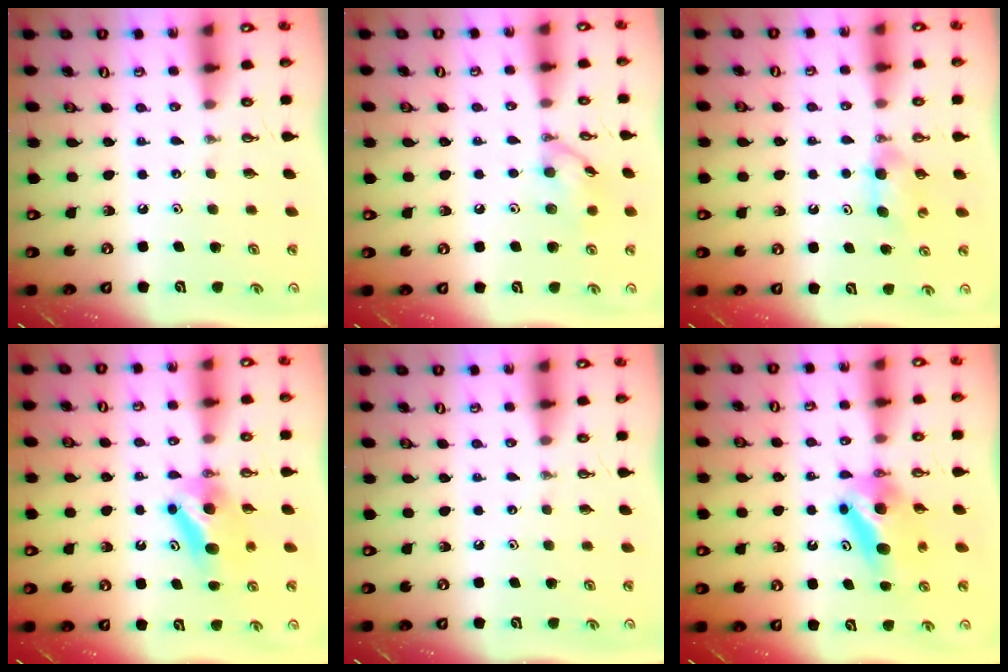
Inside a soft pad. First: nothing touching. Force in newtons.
{"total": 9.9, "press": 9.9, "slide": 0.4}
{"total": 5.9, "press": 2.9, "slide": 5.2}
{"total": 6.6, "press": 6.5, "slide": 1.2}
{"total": 0.0}
{"total": 6.3, "press": 6.2, "slide": 0.8}